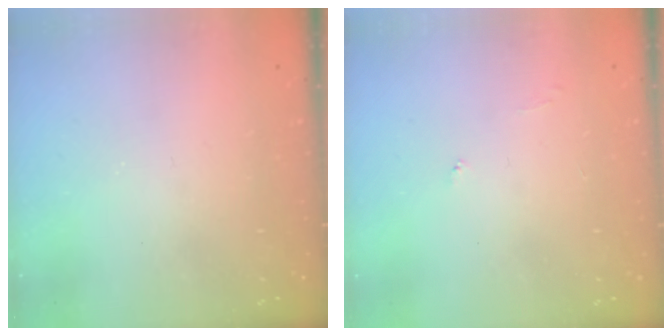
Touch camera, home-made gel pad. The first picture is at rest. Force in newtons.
{"total": 3.9, "press": 3.9, "slide": 0.3}